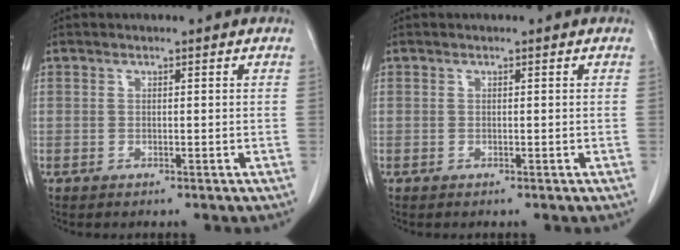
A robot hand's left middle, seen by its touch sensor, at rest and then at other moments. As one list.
[{"total": 0.0}]